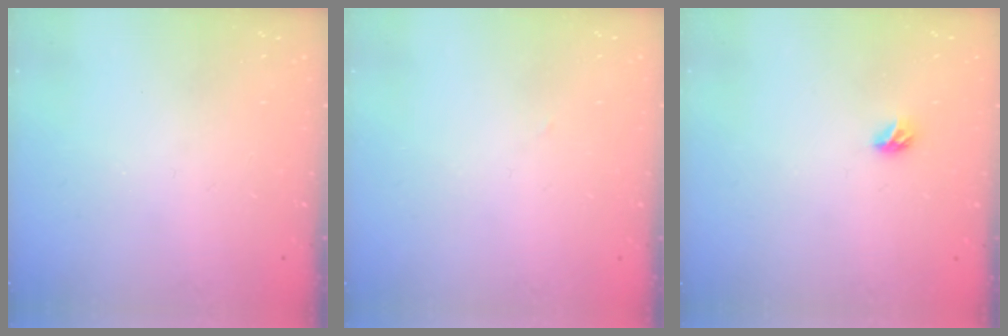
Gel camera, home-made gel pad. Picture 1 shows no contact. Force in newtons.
{"total": 1.1, "press": 1.1, "slide": 0.1}
{"total": 3.3, "press": 3.2, "slide": 0.8}